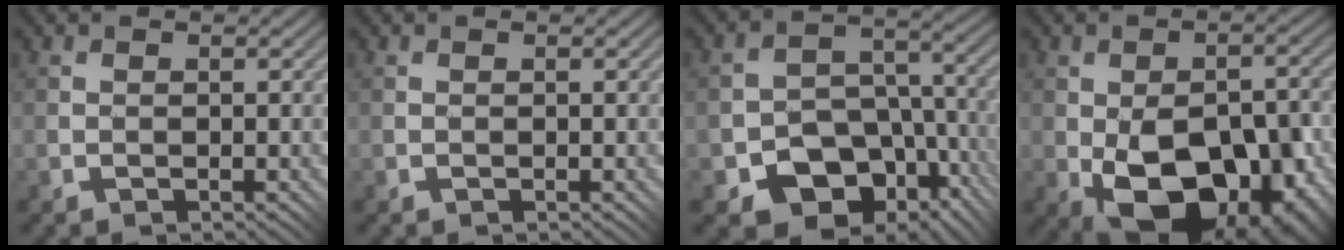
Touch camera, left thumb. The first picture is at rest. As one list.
[{"total": 0.0}, {"total": 12.4, "force": [-5.9, 8.8, 6.5], "torque": [-0.100, -0.017, -0.084]}, {"total": 16.7, "force": [-5.7, 9.8, 12.3], "torque": [-0.161, -0.007, -0.072]}]